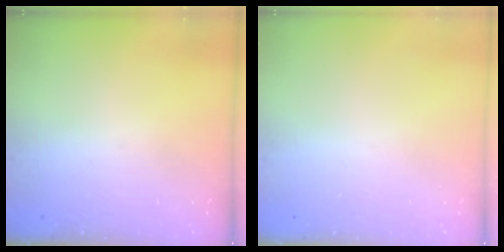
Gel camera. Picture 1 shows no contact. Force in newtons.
{"total": 0.0}